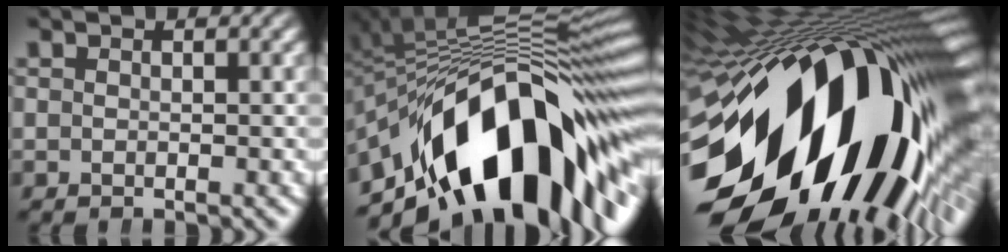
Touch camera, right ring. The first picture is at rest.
{"total": 21.6, "force": [-4.4, 11.4, 17.8], "torque": [-0.276, -0.010, -0.052]}
{"total": 39.3, "force": [-2.9, 22.5, 32.1], "torque": [-0.424, -0.005, -0.039]}